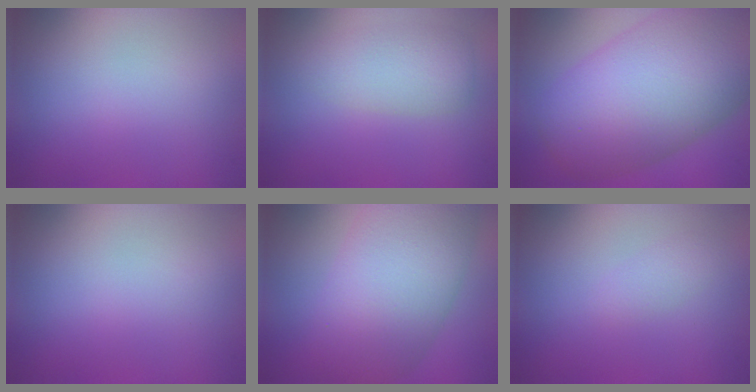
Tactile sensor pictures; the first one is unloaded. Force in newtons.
{"total": 3.0, "press": 3.0, "slide": 0.3}
{"total": 13.0, "press": 12.9, "slide": 0.5}
{"total": 0.0}
{"total": 10.4, "press": 10.3, "slide": 0.3}
{"total": 1.1, "press": 1.1, "slide": 0.1}